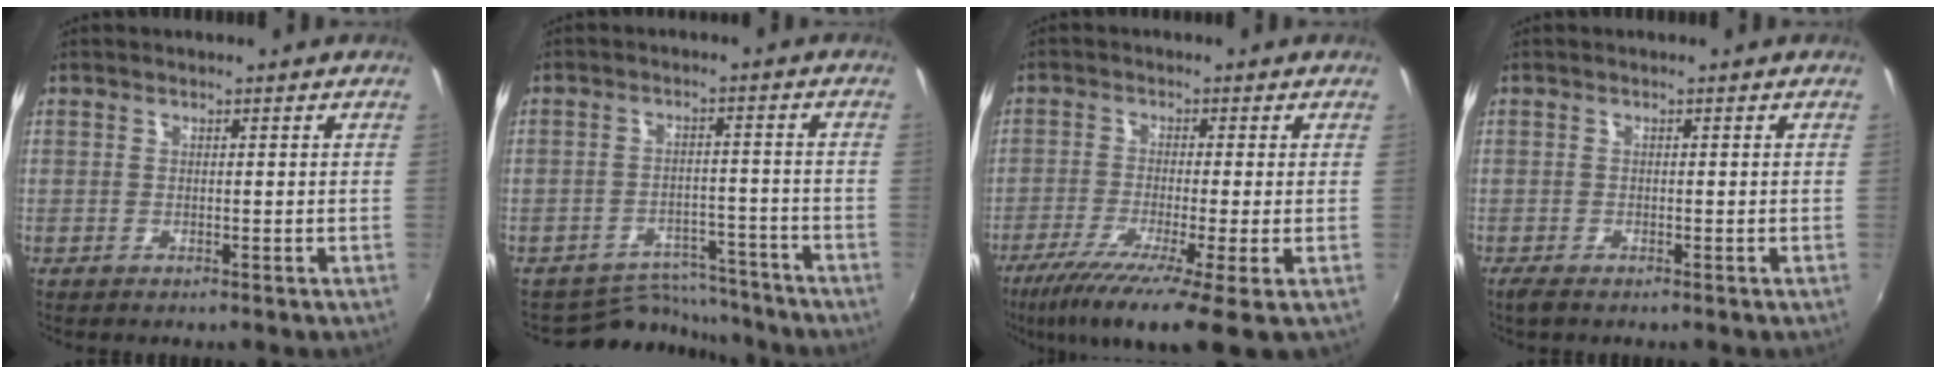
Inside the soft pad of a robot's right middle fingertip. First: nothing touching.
{"total": 8.5, "force": [-8.0, 2.7, -0.4], "torque": [-0.004, 0.019, -0.119]}
{"total": 11.4, "force": [-6.6, 0.0, 9.3], "torque": [-0.193, -0.051, -0.119]}
{"total": 1.8, "force": [-1.2, 0.5, 1.2], "torque": [-0.026, -0.009, -0.022]}